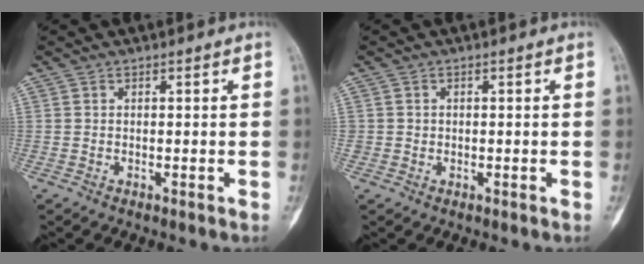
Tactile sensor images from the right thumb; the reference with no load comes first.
{"total": 0.8, "force": [0.1, 0.8, 0.0], "torque": [0.008, 0.005, 0.001]}